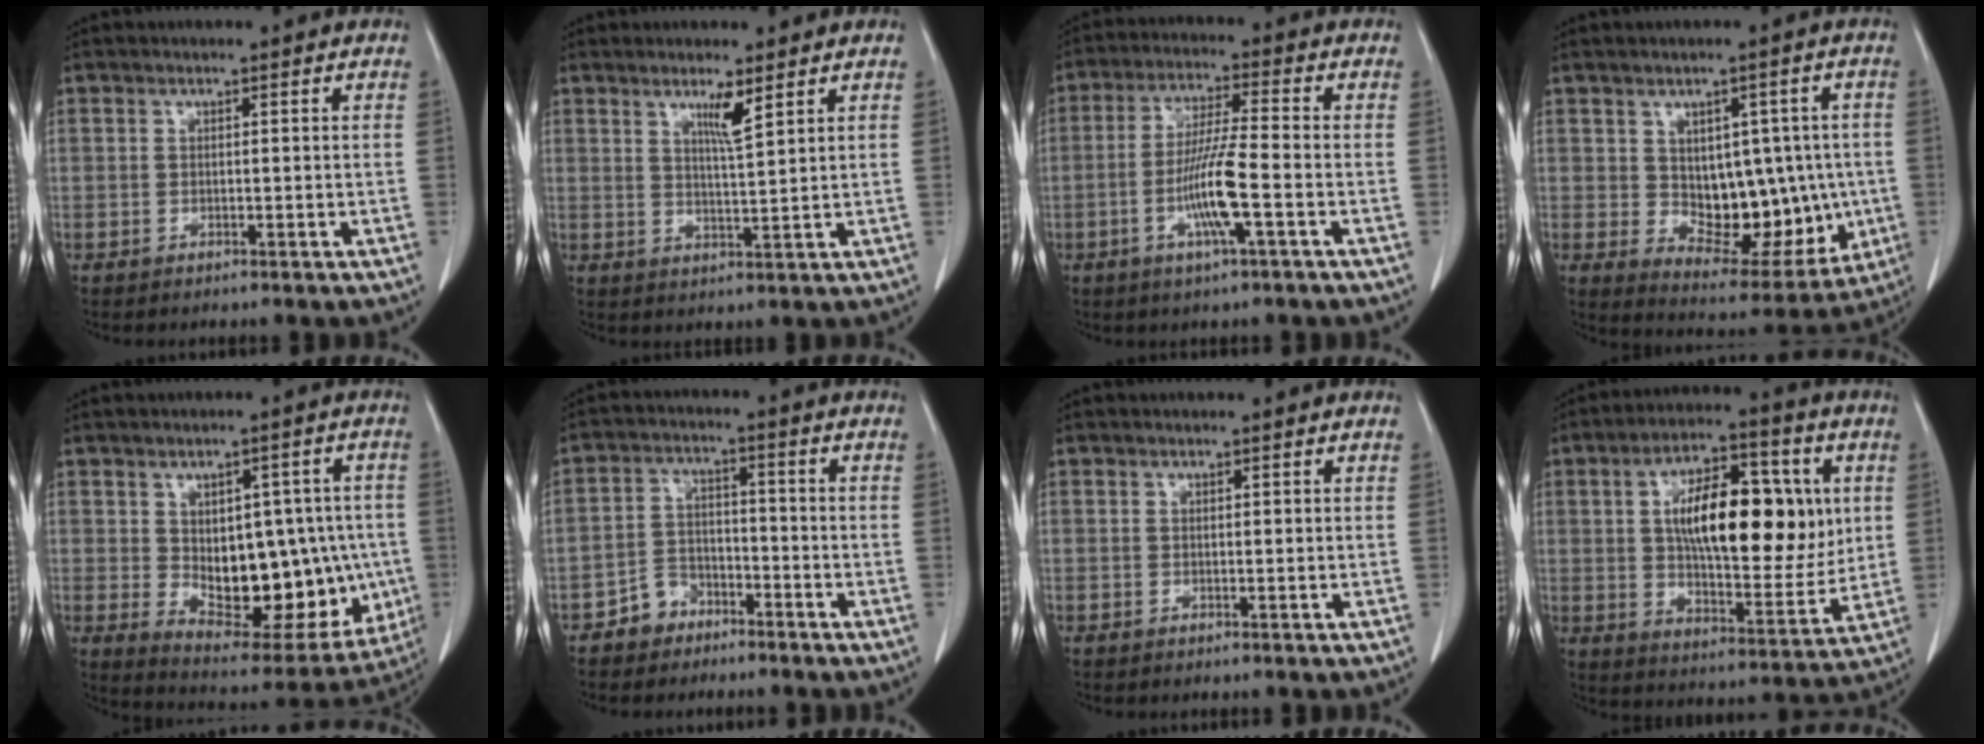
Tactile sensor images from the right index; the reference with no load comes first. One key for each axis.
{"total": 3.8, "fx": 2.3, "fy": -0.3, "fz": 3.1, "tx": -0.057, "ty": -0.010, "tz": 0.044}
{"total": 8.9, "fx": -2.8, "fy": 0.0, "fz": 8.5, "tx": -0.166, "ty": -0.006, "tz": -0.055}
{"total": 13.5, "fx": -0.4, "fy": 7.9, "fz": 10.9, "tx": -0.132, "ty": 0.014, "tz": 0.026}
{"total": 19.1, "fx": -1.8, "fy": 10.3, "fz": 16.0, "tx": -0.225, "ty": 0.008, "tz": 0.006}
{"total": 5.0, "fx": -3.5, "fy": 3.5, "fz": 0.7, "tx": -0.008, "ty": 0.013, "tz": -0.064}
{"total": 0.0}
{"total": 18.9, "fx": 3.6, "fy": 7.5, "fz": 17.0, "tx": -0.273, "ty": 0.020, "tz": 0.060}